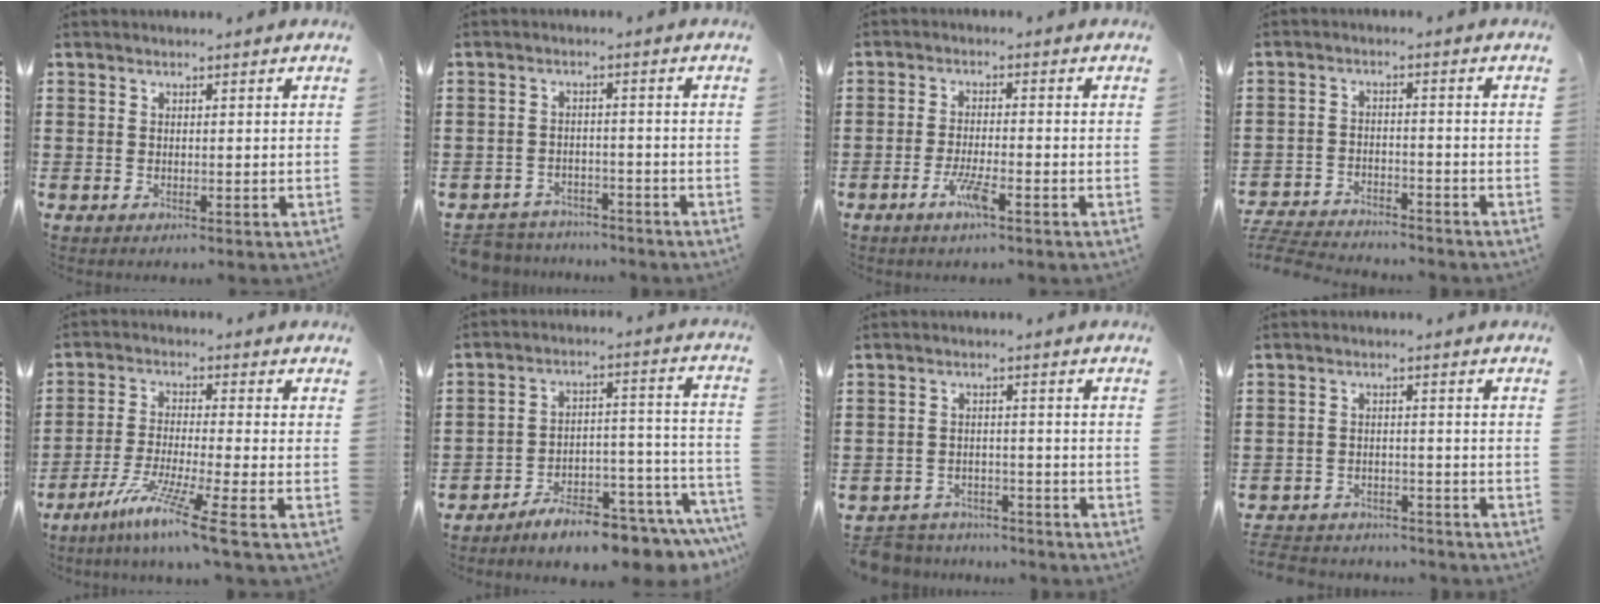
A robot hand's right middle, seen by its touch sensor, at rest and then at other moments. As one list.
[{"total": 3.7, "force": [-3.6, 0.7, -0.2], "torque": [-0.012, -0.002, -0.081]}, {"total": 4.5, "force": [-2.5, 0.6, 3.8], "torque": [-0.080, -0.007, -0.048]}, {"total": 5.0, "force": [-4.9, 0.6, 0.6], "torque": [-0.022, 0.002, -0.104]}, {"total": 8.3, "force": [-5.9, -0.9, 5.8], "torque": [-0.121, -0.020, -0.118]}, {"total": 6.6, "force": [-6.4, 0.5, 1.8], "torque": [-0.023, 0.012, -0.120]}, {"total": 4.1, "force": [-4.0, 0.7, -0.1], "torque": [-0.011, 0.002, -0.088]}, {"total": 3.3, "force": [-3.2, 0.7, -0.1], "torque": [-0.005, 0.001, -0.071]}]